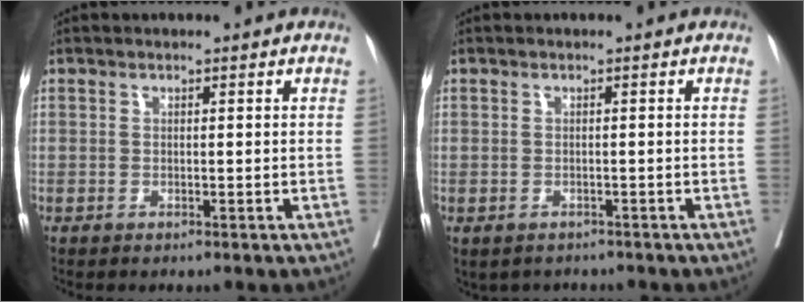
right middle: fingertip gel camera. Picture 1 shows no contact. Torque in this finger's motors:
{"motor_torque": [-0.15, -0.02, -0.01, 0.00]}